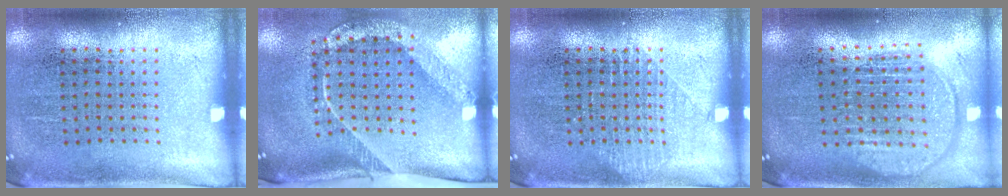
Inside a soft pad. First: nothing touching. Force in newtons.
{"total": 2.4, "press": 1.6, "slide": 1.8}
{"total": 1.0, "press": 1.0, "slide": 0.2}
{"total": 1.9, "press": 1.6, "slide": 0.9}